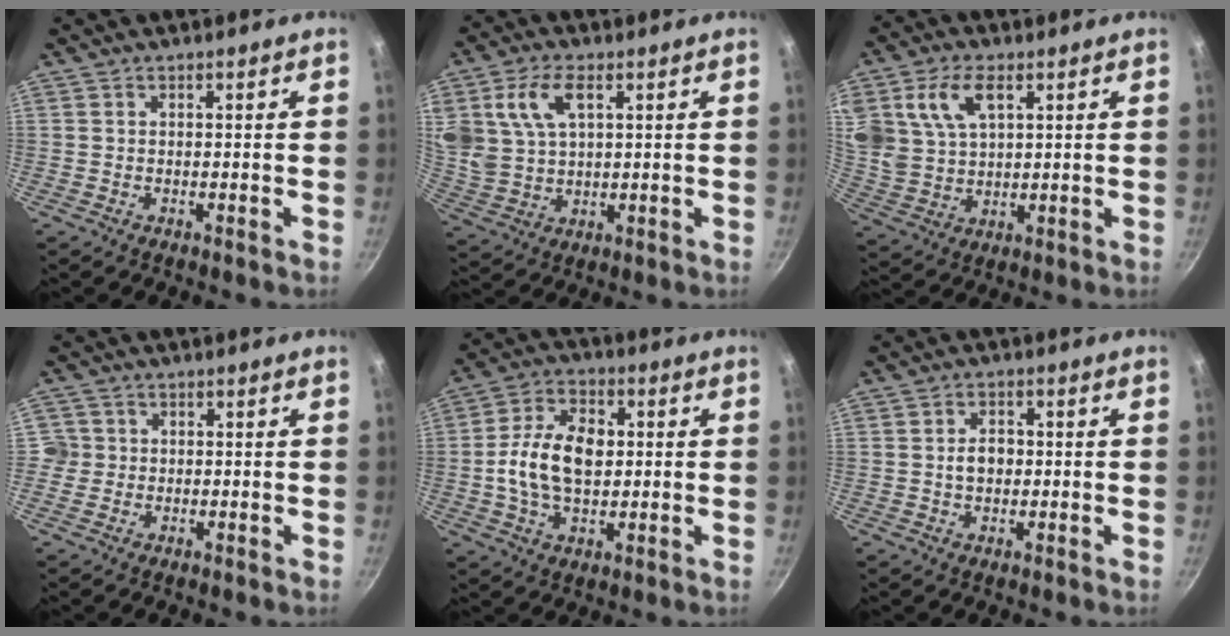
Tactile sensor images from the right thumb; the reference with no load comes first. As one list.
[{"total": 11.0, "force": [4.0, 6.6, 7.8], "torque": [-0.142, -0.009, 0.083]}, {"total": 12.0, "force": [4.8, 7.5, 8.1], "torque": [-0.144, -0.010, 0.098]}, {"total": 3.0, "force": [-0.3, 3.0, 0.4], "torque": [0.014, 0.010, -0.010]}, {"total": 12.8, "force": [0.4, 8.4, 9.7], "torque": [-0.159, 0.016, -0.003]}, {"total": 3.8, "force": [0.0, 2.8, 2.6], "torque": [-0.025, 0.009, -0.002]}]